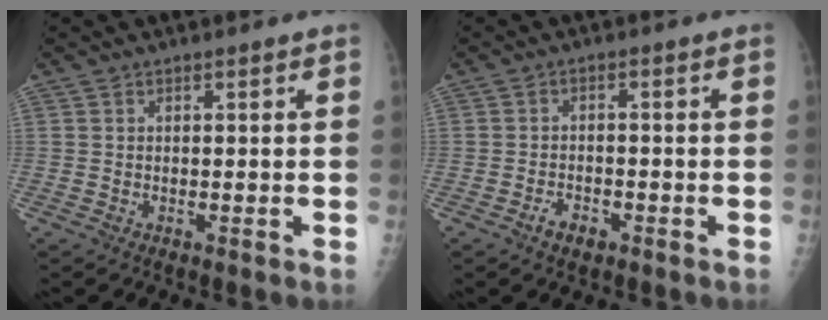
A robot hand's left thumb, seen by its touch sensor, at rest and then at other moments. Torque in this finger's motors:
{"motor_torque": [-0.31, 0.29, 0.10, 0.17, 0.00]}